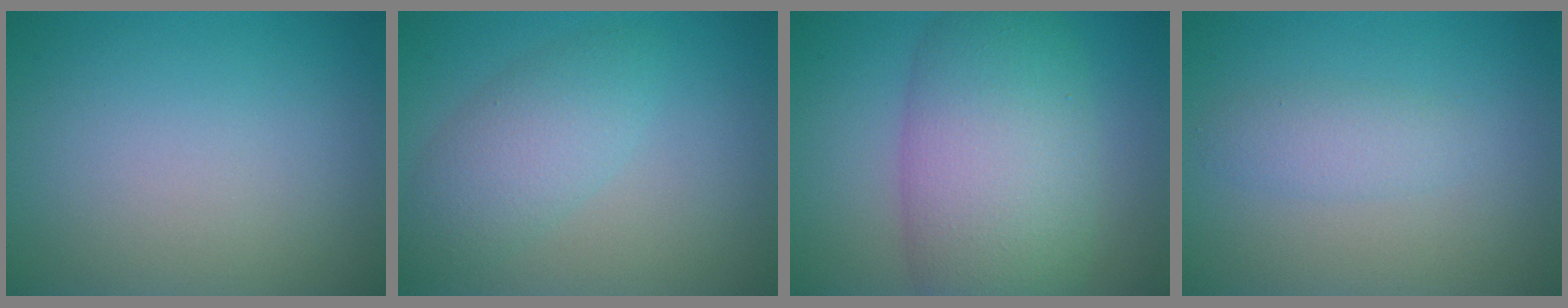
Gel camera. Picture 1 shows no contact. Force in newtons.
{"total": 3.8, "press": 3.8, "slide": 0.1}
{"total": 9.9, "press": 9.9, "slide": 0.3}
{"total": 1.8, "press": 1.8, "slide": 0.1}